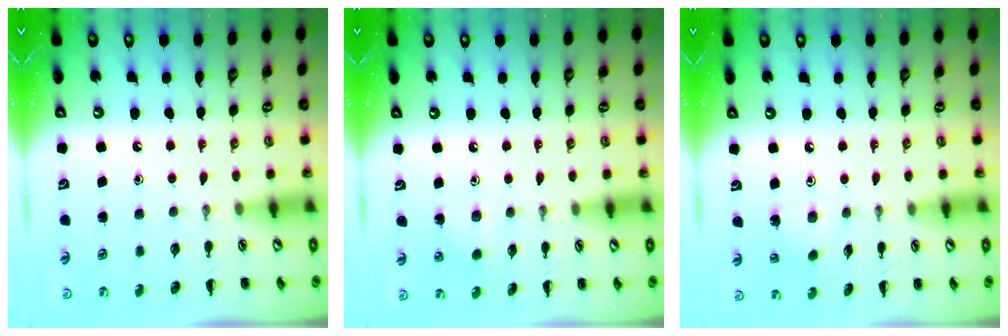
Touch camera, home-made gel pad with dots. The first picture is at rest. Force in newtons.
{"total": 4.4, "press": 4.3, "slide": 1.1}
{"total": 3.4, "press": 3.3, "slide": 1.1}